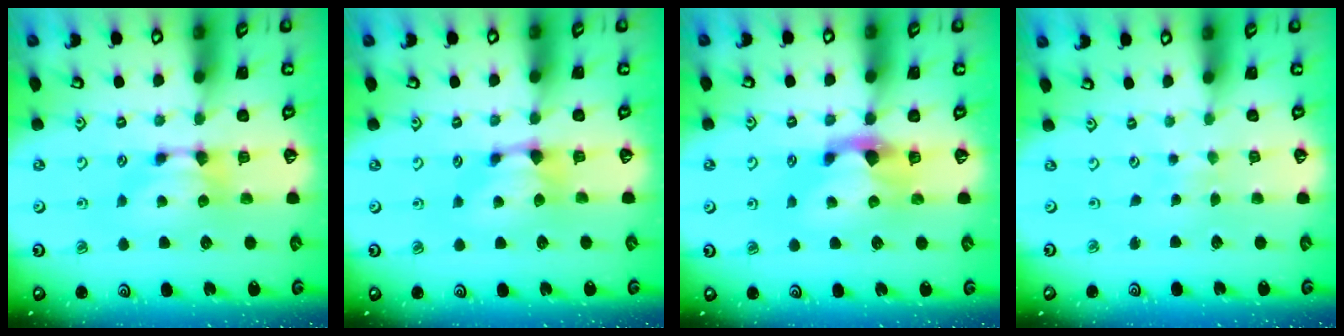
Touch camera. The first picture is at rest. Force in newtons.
{"total": 0.8, "press": 0.4, "slide": 0.7}
{"total": 2.3, "press": 1.9, "slide": 1.2}
{"total": 4.8, "press": 4.8, "slide": 0.1}